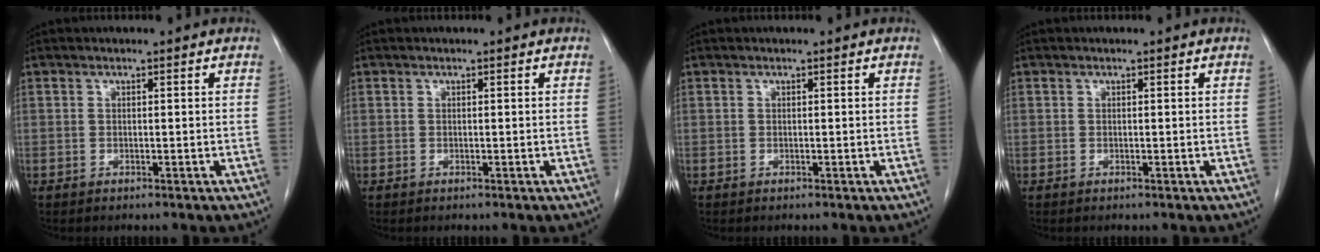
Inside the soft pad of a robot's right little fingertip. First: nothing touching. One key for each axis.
{"total": 0.0}
{"total": 0.0}
{"total": 0.0}